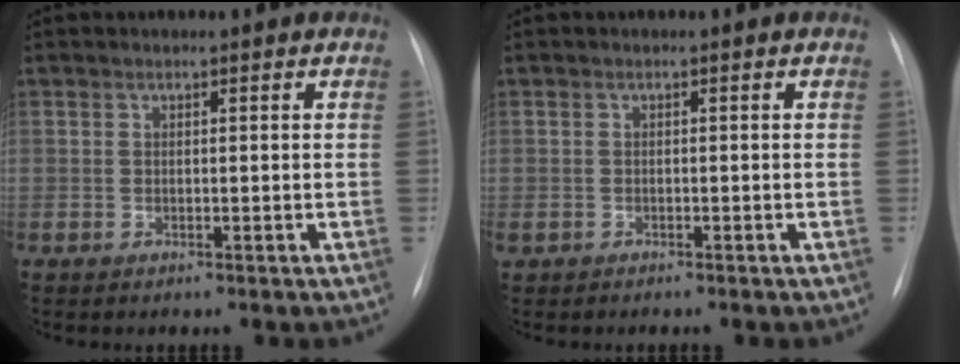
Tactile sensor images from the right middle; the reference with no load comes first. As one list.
[{"total": 1.8, "force": [-1.3, 1.0, 0.7], "torque": [-0.017, -0.002, -0.016]}]